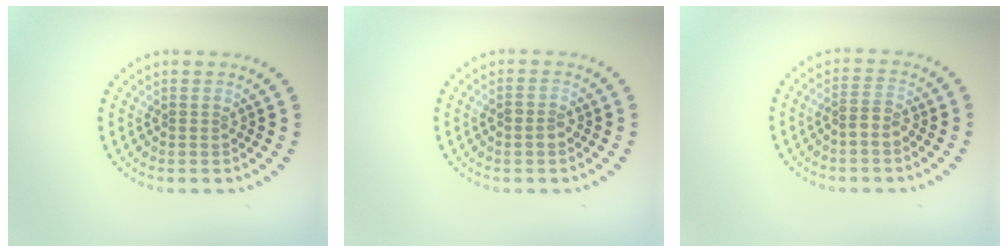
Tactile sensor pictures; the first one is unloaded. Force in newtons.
{"total": 1.4, "press": 1.4, "slide": 0.3}
{"total": 1.7, "press": 1.5, "slide": 0.8}